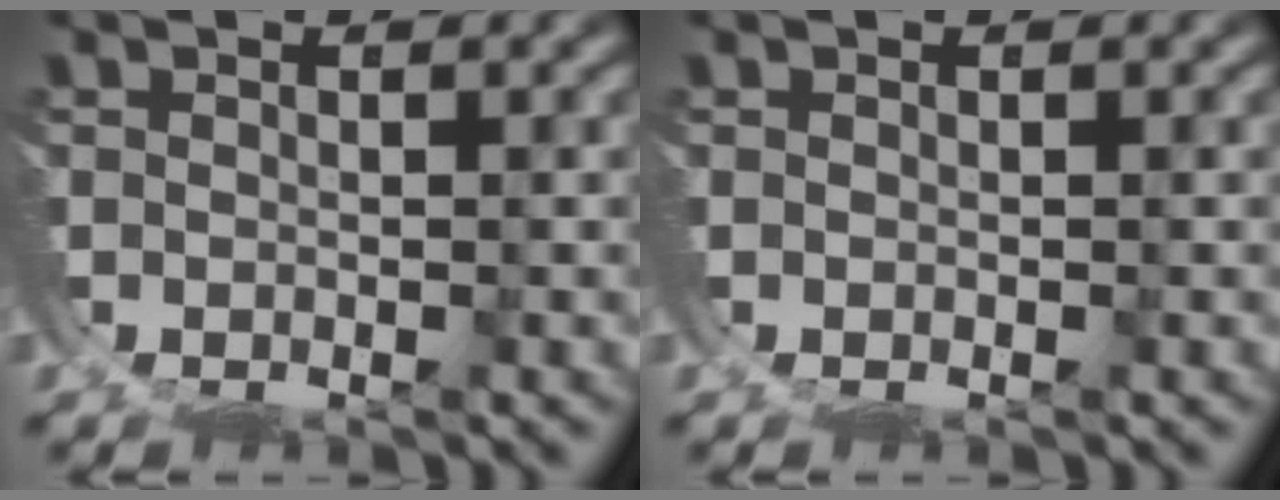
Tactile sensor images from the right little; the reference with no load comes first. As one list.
[{"total": 0.0}]